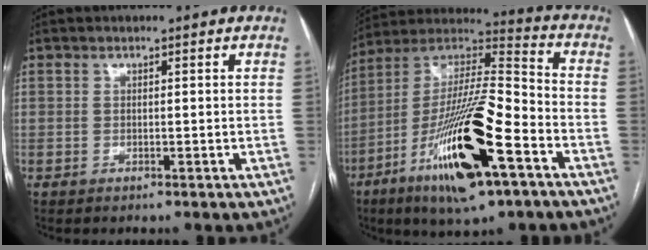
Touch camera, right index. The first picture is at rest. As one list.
[{"total": 22.6, "force": [-10.0, 3.9, 20.0], "torque": [-0.383, -0.026, -0.171]}]